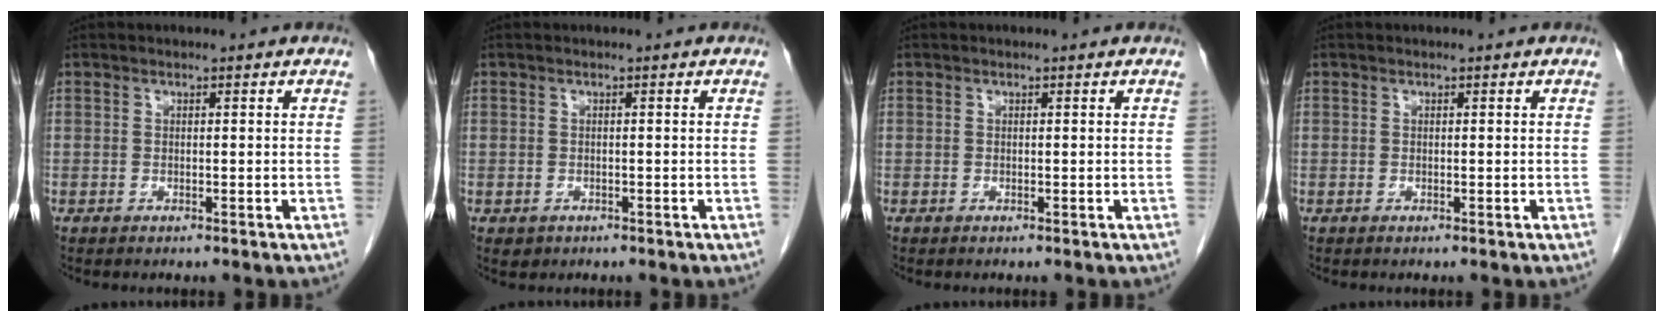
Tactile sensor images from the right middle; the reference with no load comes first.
{"total": 1.1, "force": [-0.5, 1.0, 0.2], "torque": [-0.007, 0.003, 0.001]}
{"total": 0.0}
{"total": 0.0}